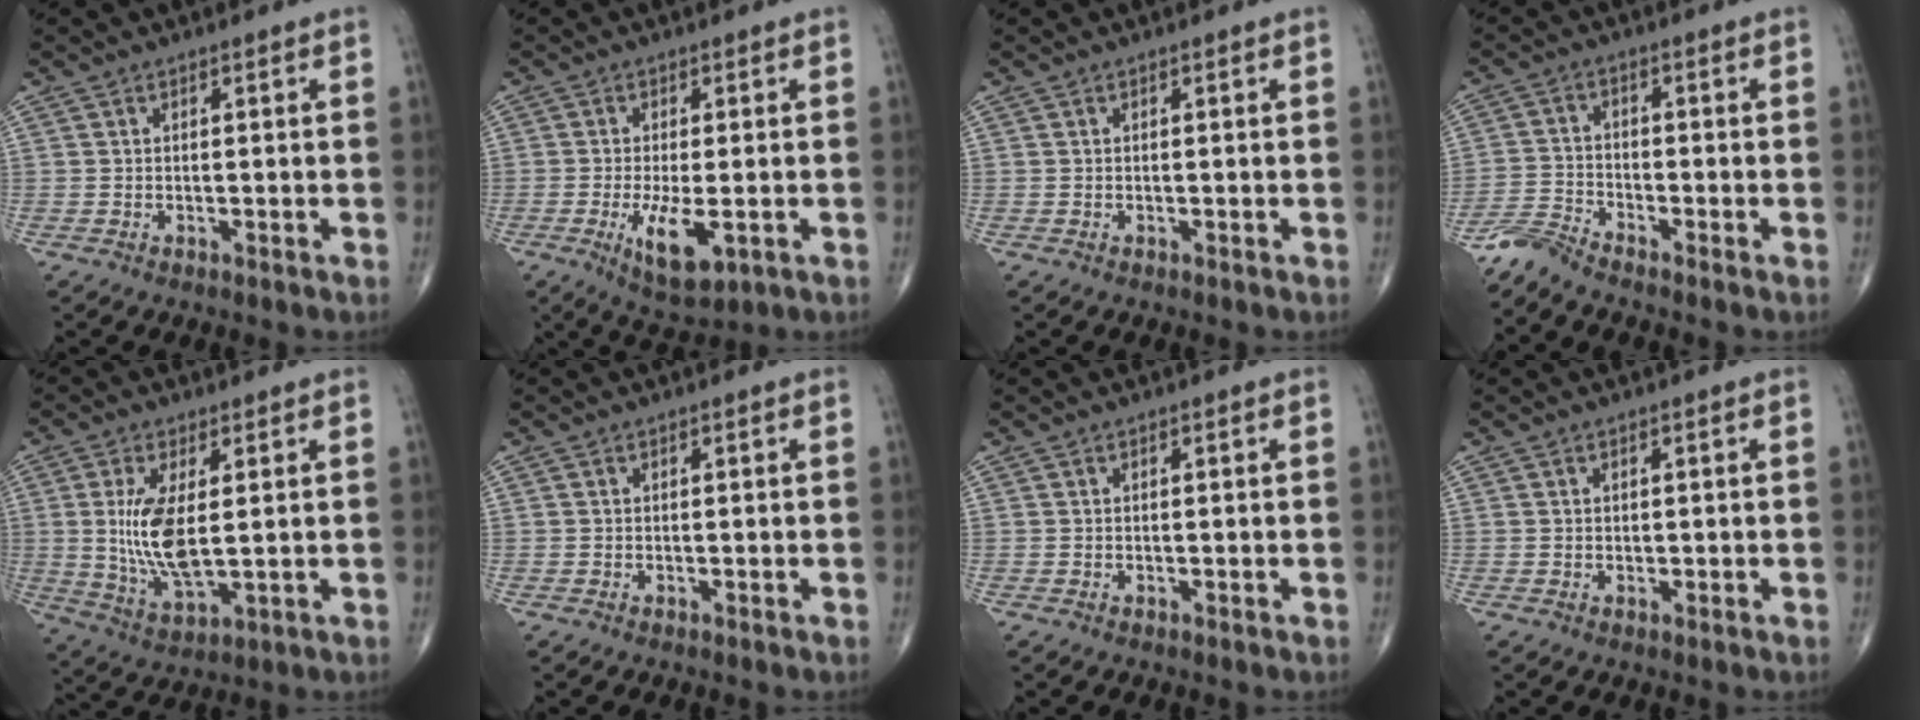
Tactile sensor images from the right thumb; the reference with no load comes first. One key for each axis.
{"total": 7.9, "fx": -2.2, "fy": 2.8, "fz": 7.1, "tx": -0.124, "ty": -0.018, "tz": -0.029}
{"total": 0.0}
{"total": 3.8, "fx": -3.8, "fy": -0.5, "fz": 0.3, "tx": -0.017, "ty": 0.004, "tz": -0.087}
{"total": 11.1, "fx": 1.1, "fy": 4.4, "fz": 10.1, "tx": -0.206, "ty": -0.022, "tz": 0.032}
{"total": 0.0}
{"total": 0.0}
{"total": 0.5, "fx": 0.1, "fy": 0.4, "fz": 0.3, "tx": -0.002, "ty": 0.000, "tz": 0.002}